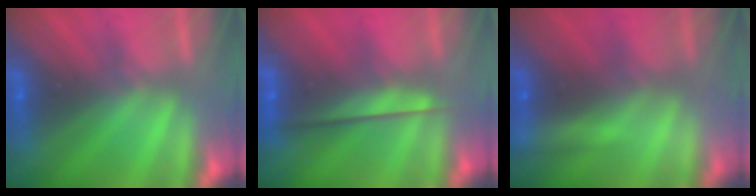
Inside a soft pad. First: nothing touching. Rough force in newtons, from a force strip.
{"total": 2.4}
{"total": 2.1}